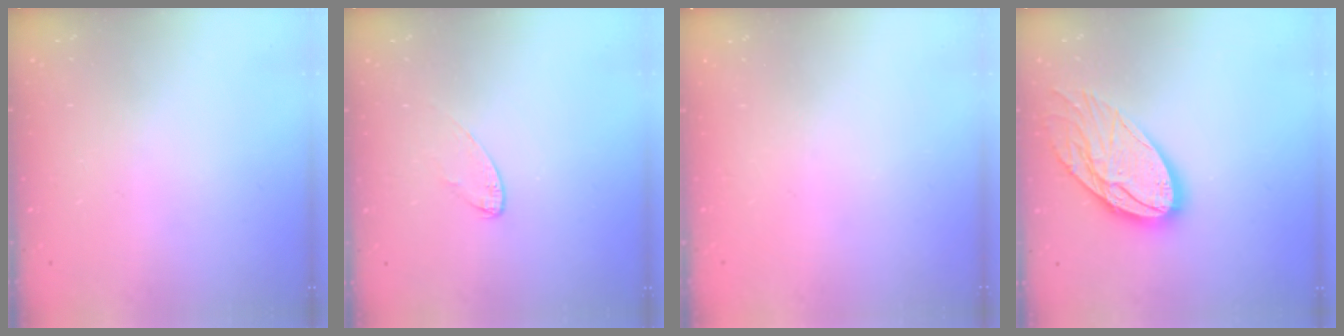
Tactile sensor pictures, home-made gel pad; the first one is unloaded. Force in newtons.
{"total": 3.9, "press": 3.9, "slide": 0.4}
{"total": 0.0}
{"total": 17.3, "press": 17.2, "slide": 1.8}